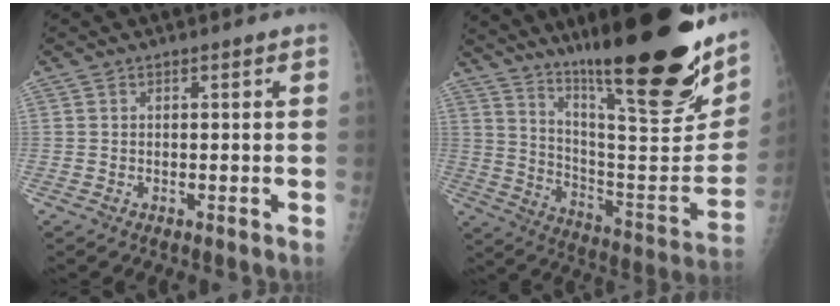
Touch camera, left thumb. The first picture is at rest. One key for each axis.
{"total": 31.3, "fx": 21.2, "fy": 5.7, "fz": 22.3, "tx": -0.320, "ty": -0.098, "tz": 0.332}